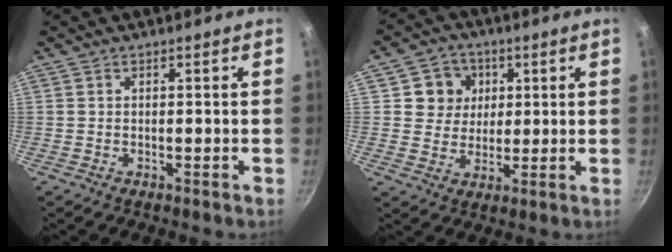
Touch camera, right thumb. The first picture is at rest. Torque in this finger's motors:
{"motor_torque": [0.44, 1.47, -0.15, -0.02, -0.01]}